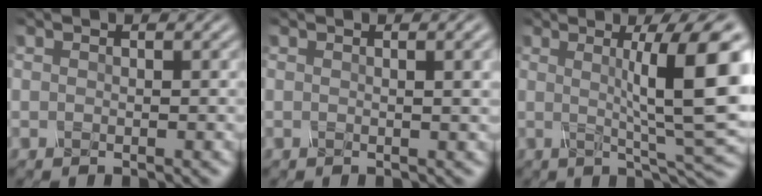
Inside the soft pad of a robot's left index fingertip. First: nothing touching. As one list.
[{"total": 2.8, "force": [0.7, 1.0, 2.5], "torque": [-0.021, 0.006, 0.004]}, {"total": 9.9, "force": [1.5, 1.7, 9.7], "torque": [-0.117, 0.008, 0.022]}]